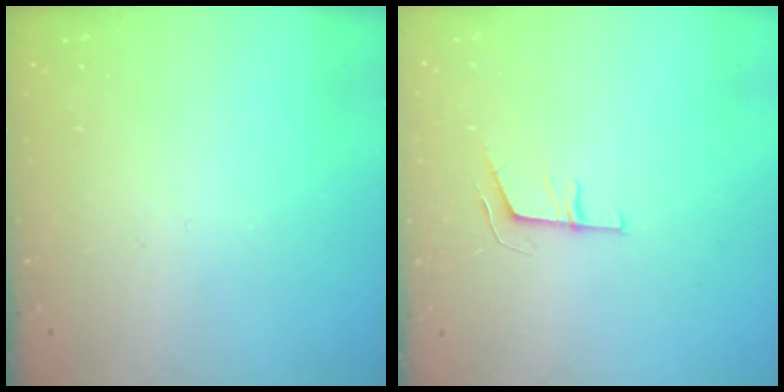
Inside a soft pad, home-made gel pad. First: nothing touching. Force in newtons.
{"total": 6.1, "press": 6.1, "slide": 1.0}